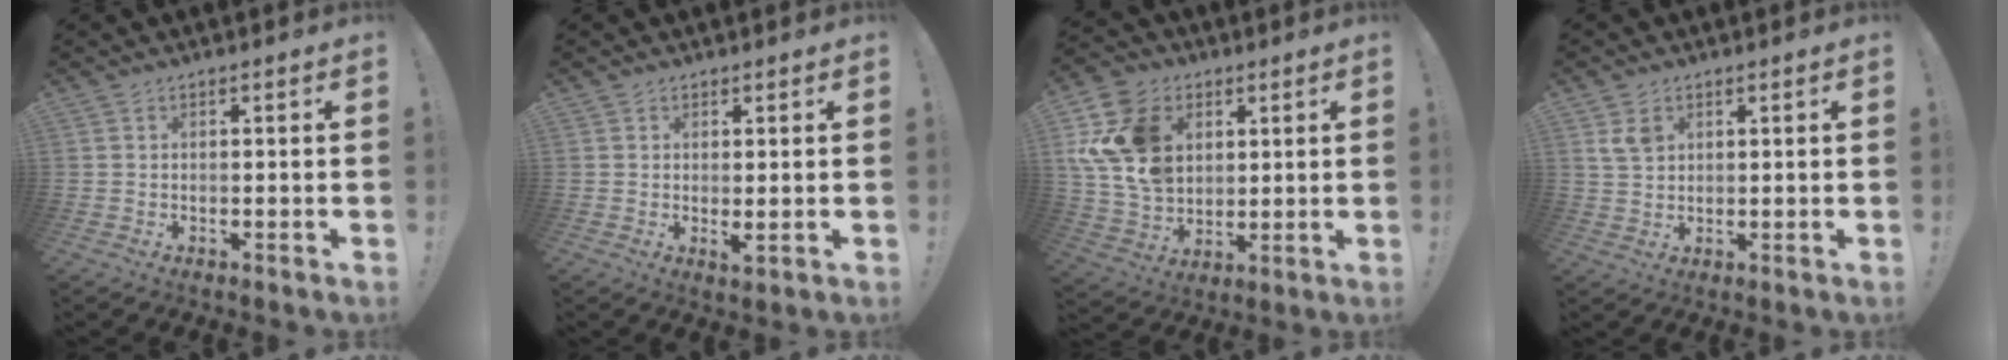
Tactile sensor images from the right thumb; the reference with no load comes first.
{"total": 2.0, "force": [0.8, 0.7, 1.7], "torque": [-0.019, -0.012, 0.016]}
{"total": 18.8, "force": [5.3, 14.3, 10.9], "torque": [-0.220, -0.018, 0.103]}
{"total": 4.4, "force": [2.2, 3.1, 2.3], "torque": [-0.040, 0.000, 0.043]}